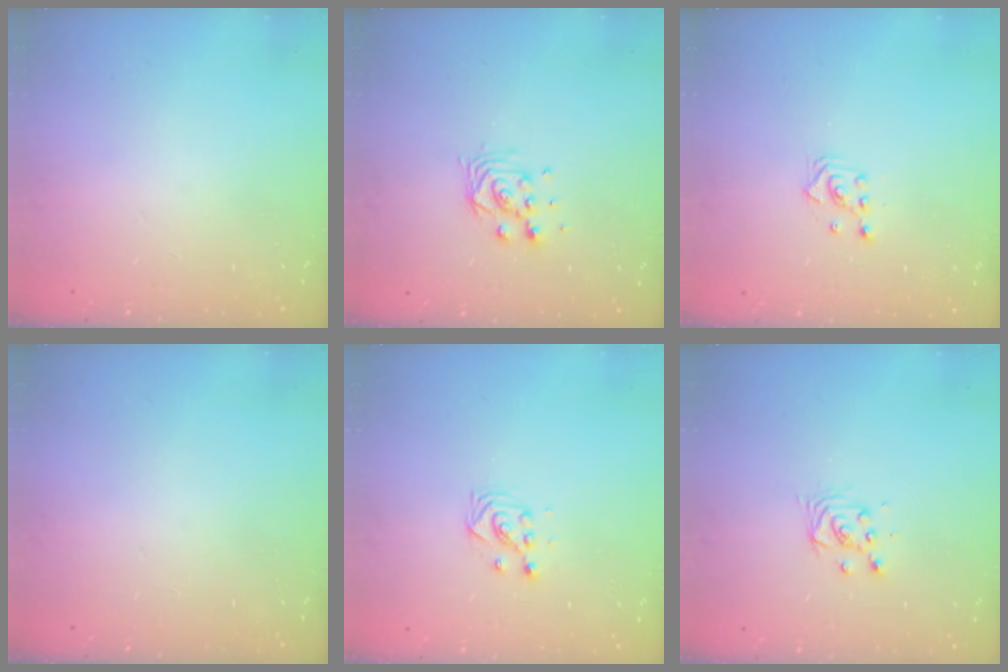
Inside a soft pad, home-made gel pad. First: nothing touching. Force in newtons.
{"total": 6.8, "press": 6.8, "slide": 0.5}
{"total": 2.5, "press": 2.5, "slide": 0.3}
{"total": 0.0}
{"total": 2.9, "press": 2.9, "slide": 0.4}
{"total": 3.1, "press": 3.1, "slide": 0.3}